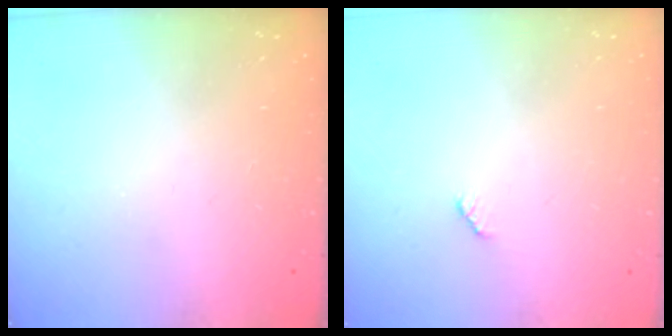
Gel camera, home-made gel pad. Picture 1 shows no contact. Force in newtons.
{"total": 2.5, "press": 2.5, "slide": 0.4}